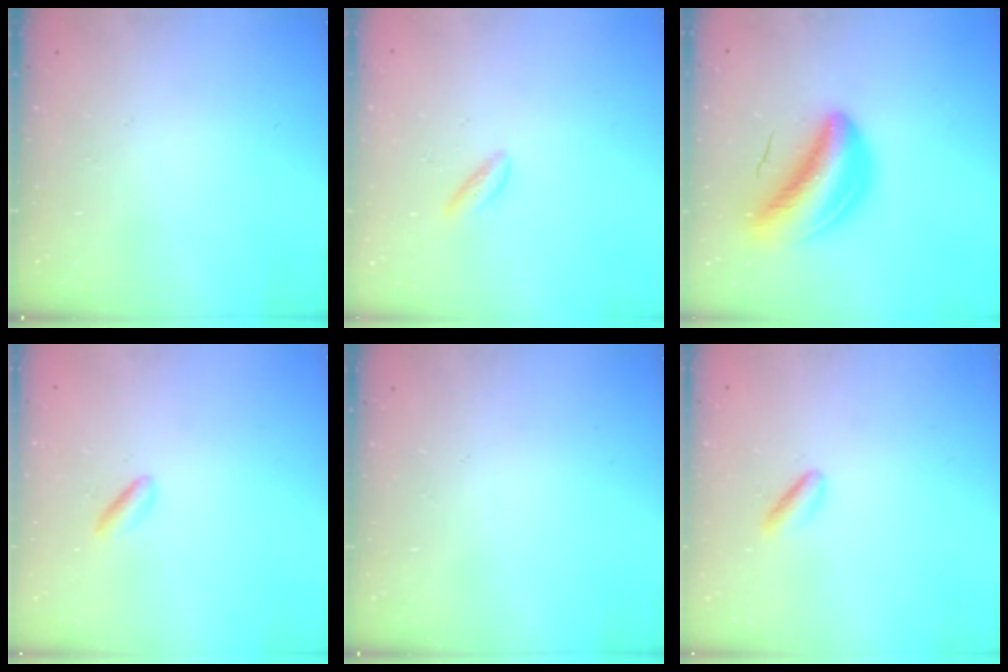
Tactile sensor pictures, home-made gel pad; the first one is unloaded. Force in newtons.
{"total": 2.2, "press": 2.0, "slide": 0.9}
{"total": 9.8, "press": 9.4, "slide": 2.6}
{"total": 1.5, "press": 1.3, "slide": 0.7}
{"total": 0.0}
{"total": 2.5, "press": 2.4, "slide": 0.6}